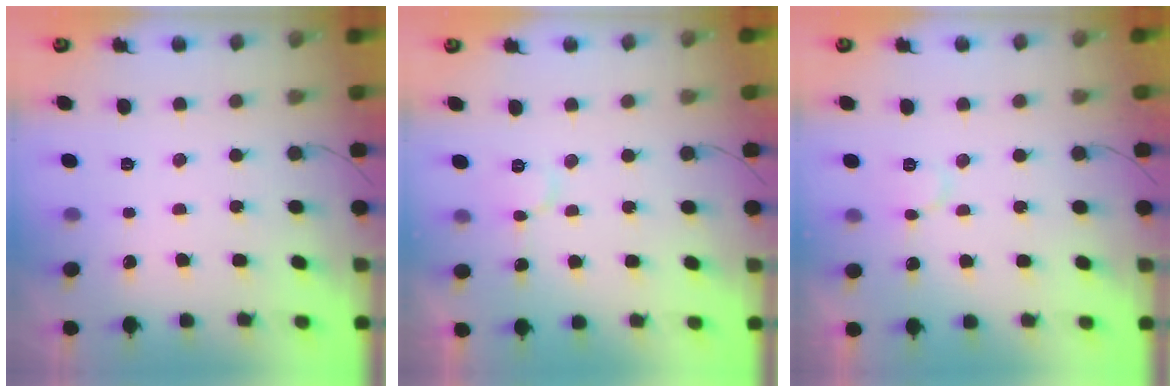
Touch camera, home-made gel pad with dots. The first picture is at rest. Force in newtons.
{"total": 6.6, "press": 6.6, "slide": 0.4}
{"total": 6.4, "press": 6.4, "slide": 0.4}